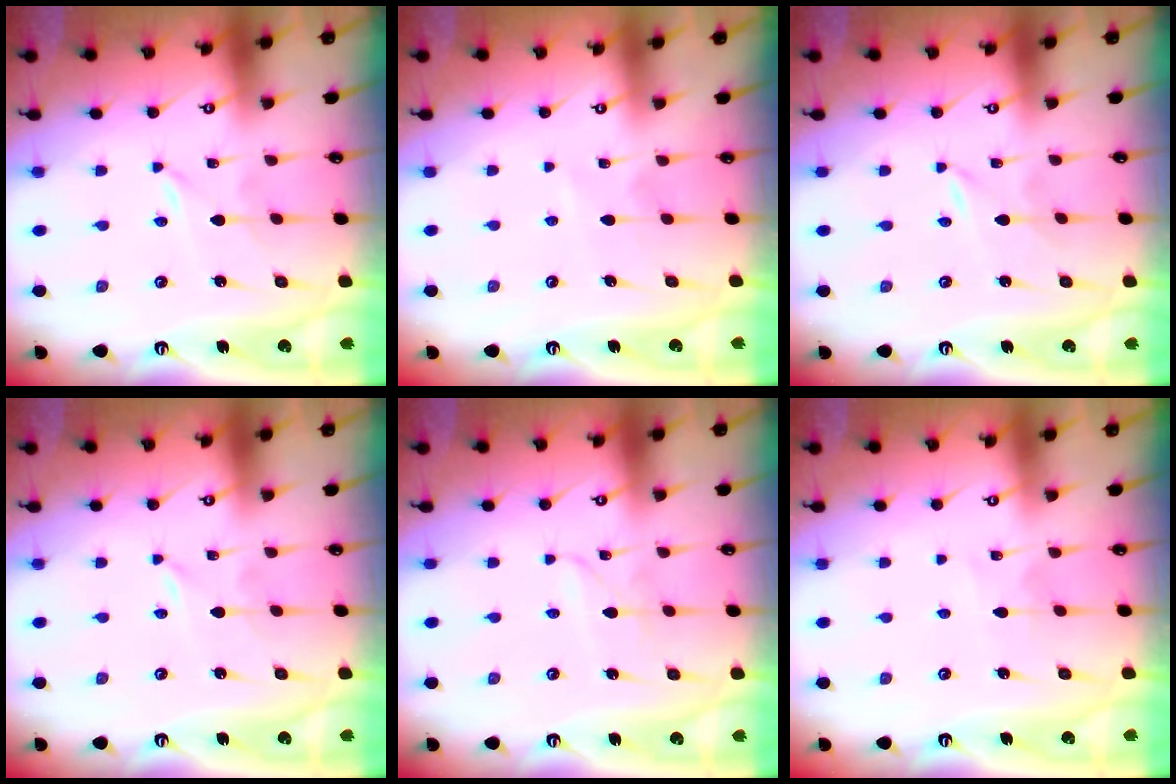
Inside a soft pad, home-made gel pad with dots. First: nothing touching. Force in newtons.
{"total": 2.2, "press": 2.1, "slide": 0.3}
{"total": 0.0}
{"total": 0.0}
{"total": 2.1, "press": 2.1, "slide": 0.2}
{"total": 3.7, "press": 3.7, "slide": 0.3}